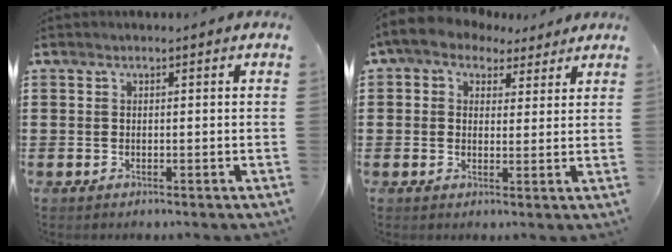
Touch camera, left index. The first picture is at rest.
{"total": 3.9, "force": [2.3, 2.7, 1.4], "torque": [-0.043, 0.002, 0.041]}